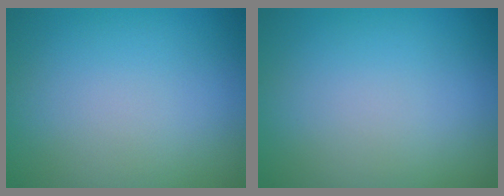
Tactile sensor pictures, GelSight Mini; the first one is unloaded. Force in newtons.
{"total": 0.0}